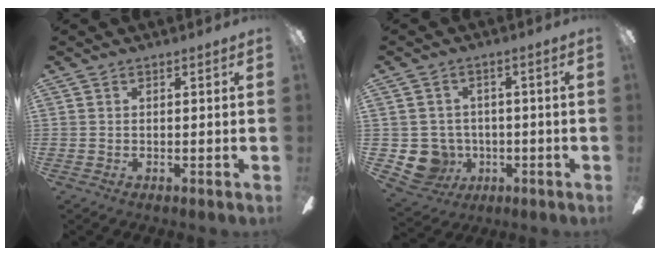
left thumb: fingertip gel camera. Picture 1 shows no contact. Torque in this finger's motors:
{"motor_torque": [-0.06, 0.09, 0.02, -0.01, 0.00]}